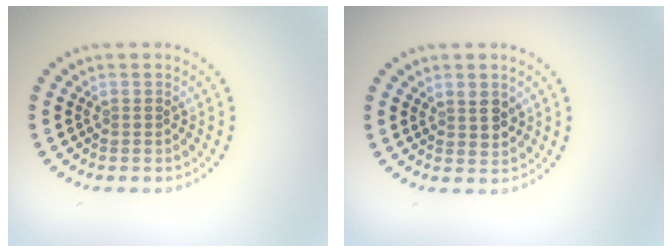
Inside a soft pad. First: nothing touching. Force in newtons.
{"total": 1.8, "press": 1.6, "slide": 0.9}